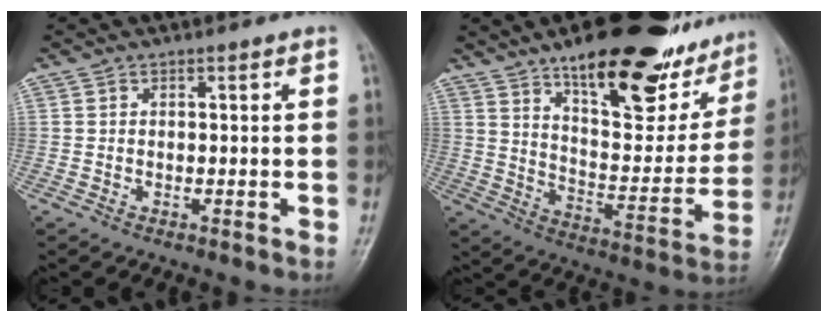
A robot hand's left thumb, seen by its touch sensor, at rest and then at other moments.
{"total": 26.3, "force": [17.2, 9.7, 17.3], "torque": [-0.195, -0.064, 0.257]}